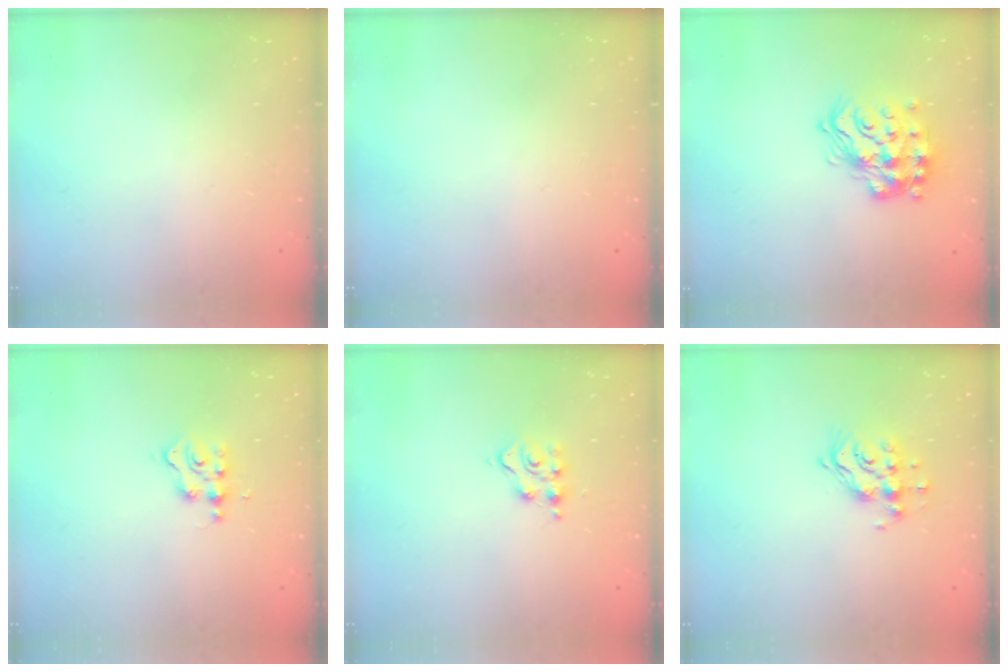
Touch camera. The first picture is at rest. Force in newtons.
{"total": 0.0}
{"total": 19.1, "press": 19.0, "slide": 1.1}
{"total": 3.0, "press": 3.0, "slide": 0.3}
{"total": 6.1, "press": 6.1, "slide": 0.5}
{"total": 12.0, "press": 11.9, "slide": 1.1}